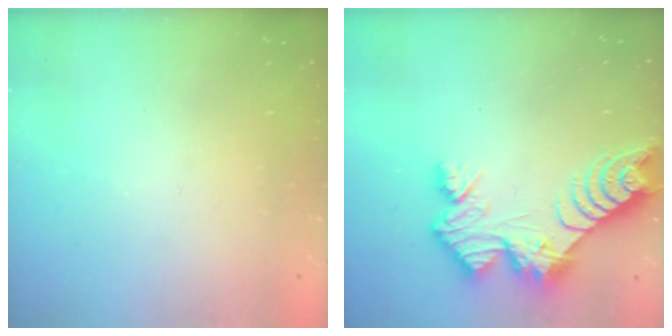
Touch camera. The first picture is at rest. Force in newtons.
{"total": 11.3, "press": 11.3, "slide": 0.8}